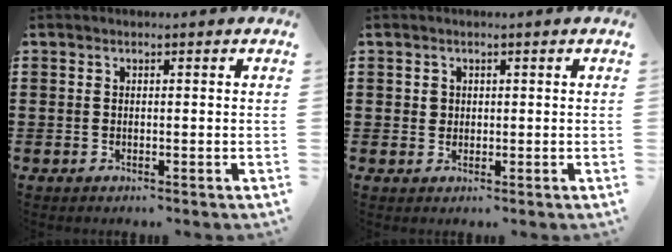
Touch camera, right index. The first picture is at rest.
{"total": 1.1, "force": [0.3, 1.0, 0.2], "torque": [-0.007, 0.004, 0.007]}